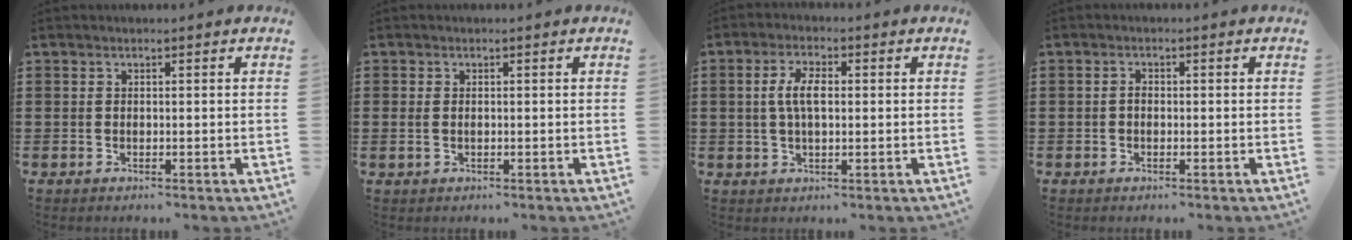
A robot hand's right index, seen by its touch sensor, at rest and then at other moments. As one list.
[{"total": 1.2, "force": [0.0, 0.7, 1.0], "torque": [-0.030, 0.000, -0.004]}, {"total": 5.1, "force": [0.4, 2.2, 4.5], "torque": [-0.105, 0.004, 0.000]}, {"total": 1.2, "force": [-0.3, 0.7, 1.0], "torque": [-0.019, 0.001, -0.006]}]